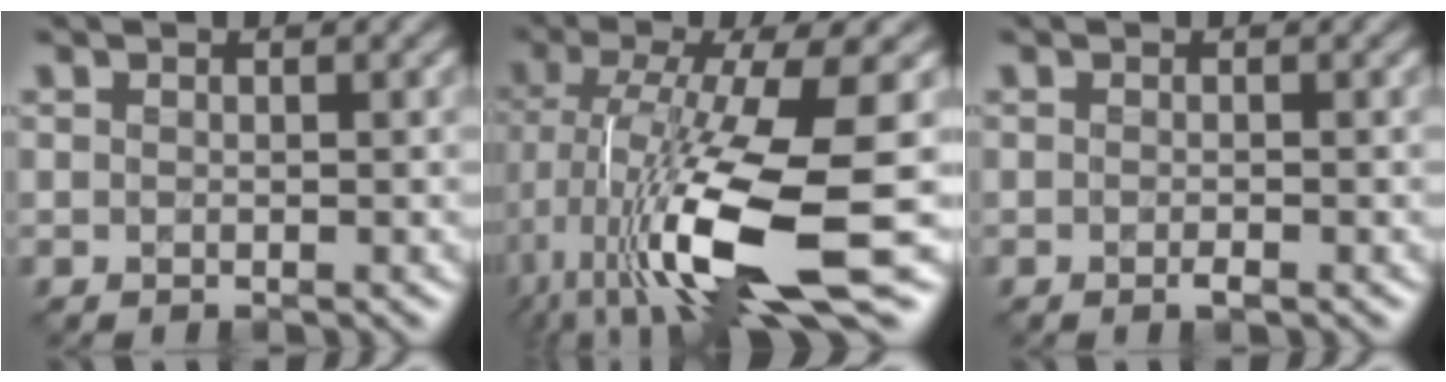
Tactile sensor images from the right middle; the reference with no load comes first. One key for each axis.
{"total": 13.7, "fx": -5.1, "fy": 3.1, "fz": 12.4, "tx": -0.237, "ty": -0.020, "tz": -0.075}
{"total": 0.9, "fx": -0.8, "fy": -0.1, "fz": 0.3, "tx": -0.005, "ty": -0.001, "tz": -0.010}